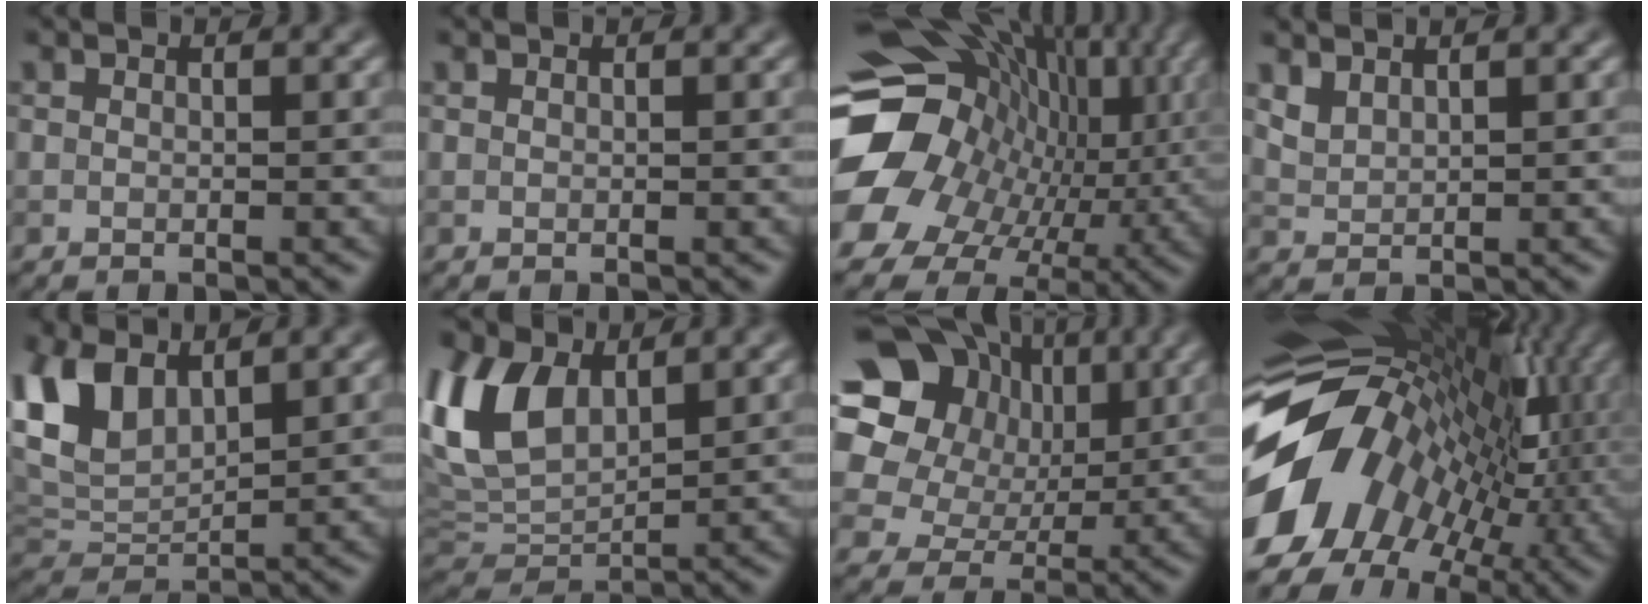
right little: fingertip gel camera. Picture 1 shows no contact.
{"total": 0.0}
{"total": 18.9, "force": [-0.3, 15.6, 10.8], "torque": [-0.199, -0.030, -0.002]}
{"total": 1.8, "force": [1.5, 0.7, 0.8], "torque": [-0.023, 0.002, 0.037]}
{"total": 6.6, "force": [3.1, 3.6, 4.6], "torque": [-0.112, 0.002, 0.060]}
{"total": 8.4, "force": [3.1, 5.1, 5.9], "torque": [-0.143, 0.001, 0.056]}
{"total": 18.3, "force": [5.7, 15.5, 7.9], "torque": [-0.191, 0.036, 0.090]}
{"total": 15.3, "force": [-1.5, 11.3, 10.2], "torque": [-0.198, -0.002, -0.025]}